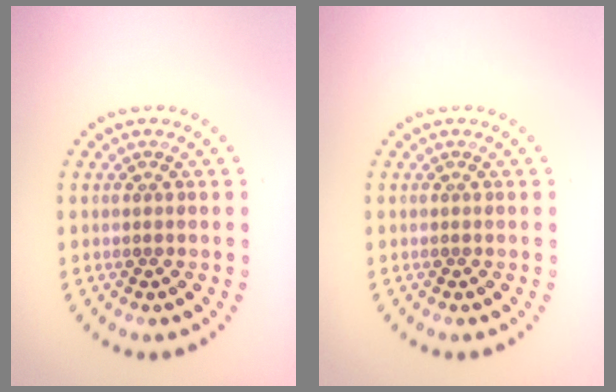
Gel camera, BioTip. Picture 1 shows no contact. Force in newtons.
{"total": 0.0}